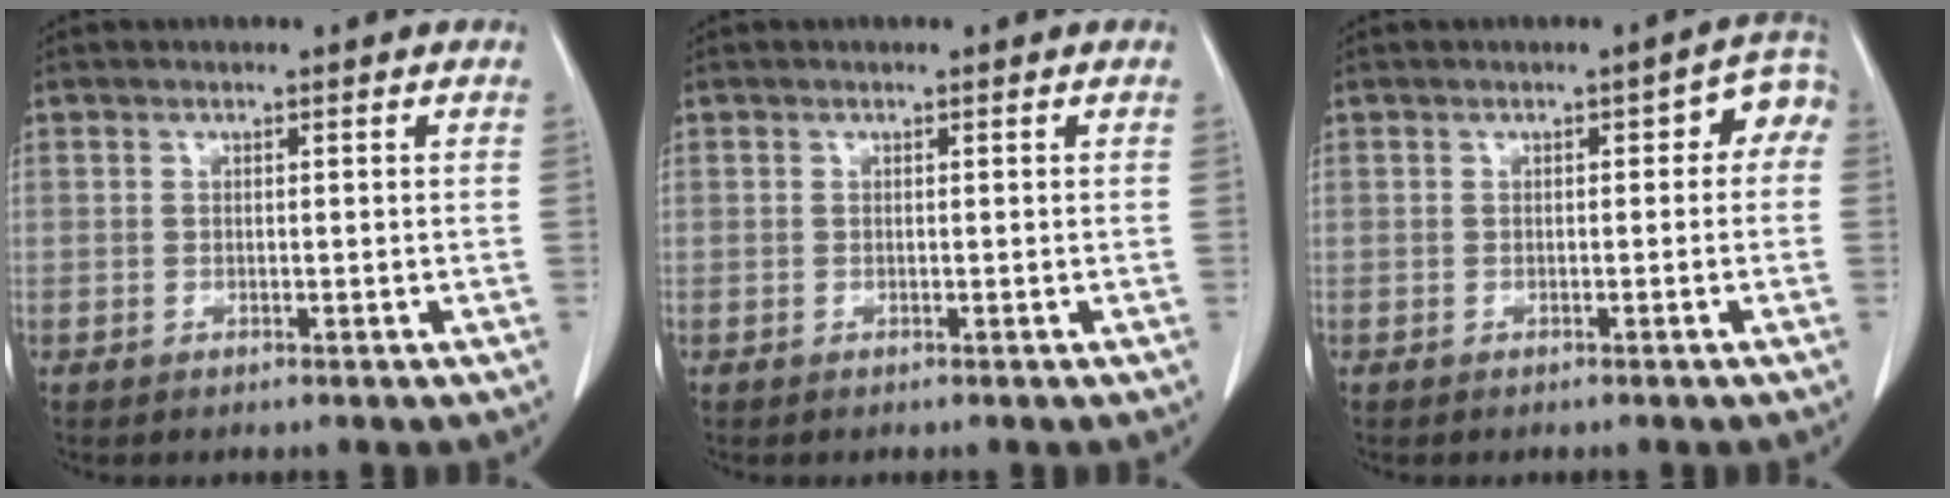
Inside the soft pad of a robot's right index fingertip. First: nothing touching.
{"total": 0.0}
{"total": 4.0, "force": [0.2, 2.1, 3.5], "torque": [-0.030, 0.027, -0.003]}